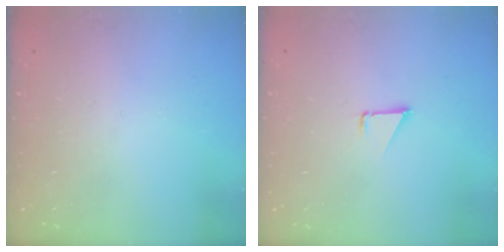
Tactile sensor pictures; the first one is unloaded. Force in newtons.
{"total": 1.1, "press": 1.1, "slide": 0.1}